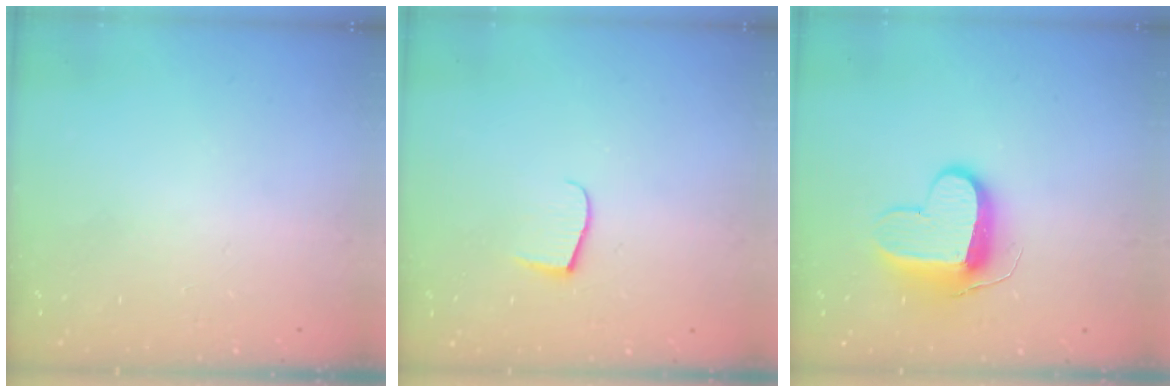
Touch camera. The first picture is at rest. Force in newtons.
{"total": 5.9, "press": 5.9, "slide": 0.4}
{"total": 10.3, "press": 10.2, "slide": 0.5}